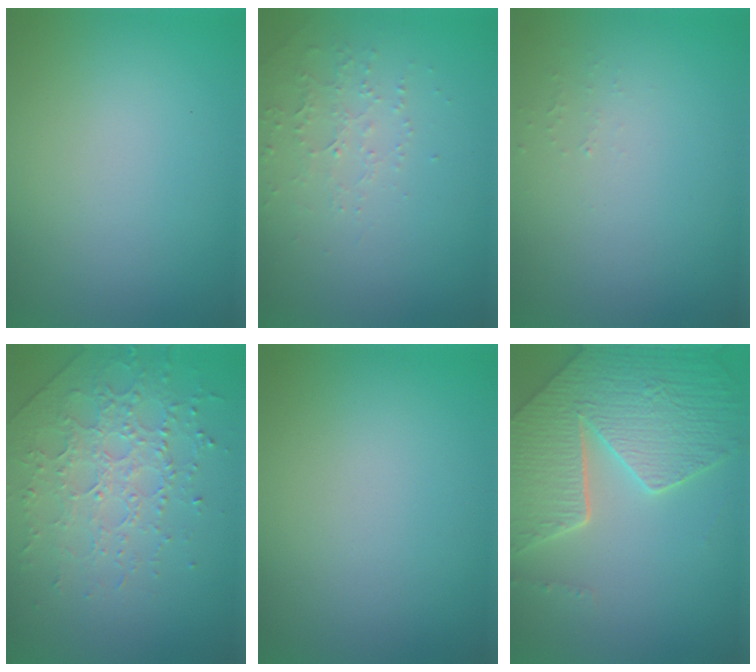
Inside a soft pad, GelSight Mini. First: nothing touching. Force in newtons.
{"total": 1.9, "press": 1.8, "slide": 0.6}
{"total": 0.5, "press": 0.5, "slide": 0.1}
{"total": 3.7, "press": 3.5, "slide": 1.1}
{"total": 0.0}
{"total": 7.9, "press": 5.8, "slide": 5.5}